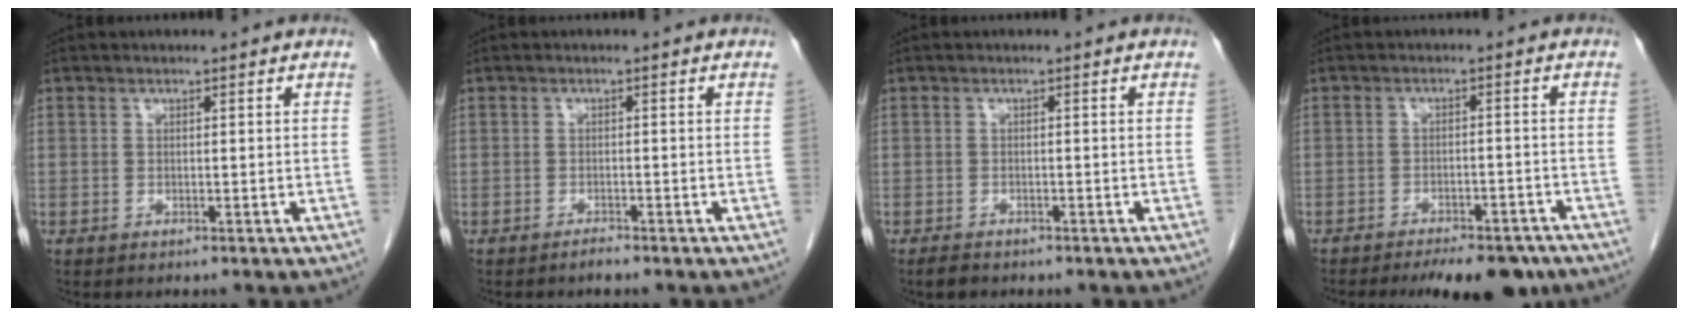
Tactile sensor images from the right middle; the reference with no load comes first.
{"total": 0.9, "force": [-0.8, 0.0, 0.4], "torque": [-0.007, 0.000, -0.012]}
{"total": 1.9, "force": [-1.5, 0.8, 0.7], "torque": [-0.020, -0.003, -0.021]}
{"total": 10.3, "force": [-8.3, 3.6, 4.8], "torque": [-0.052, -0.001, -0.111]}